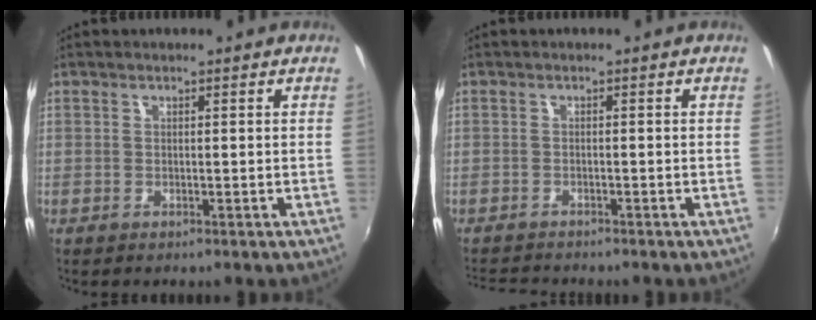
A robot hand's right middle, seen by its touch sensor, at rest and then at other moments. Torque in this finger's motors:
{"motor_torque": [-0.15, -0.11, -0.03, 0.00]}